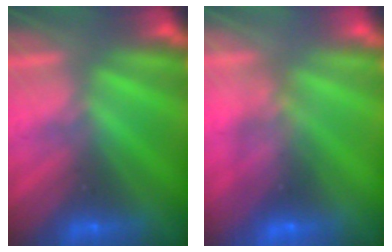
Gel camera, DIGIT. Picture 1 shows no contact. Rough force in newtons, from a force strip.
{"total": 10.2}